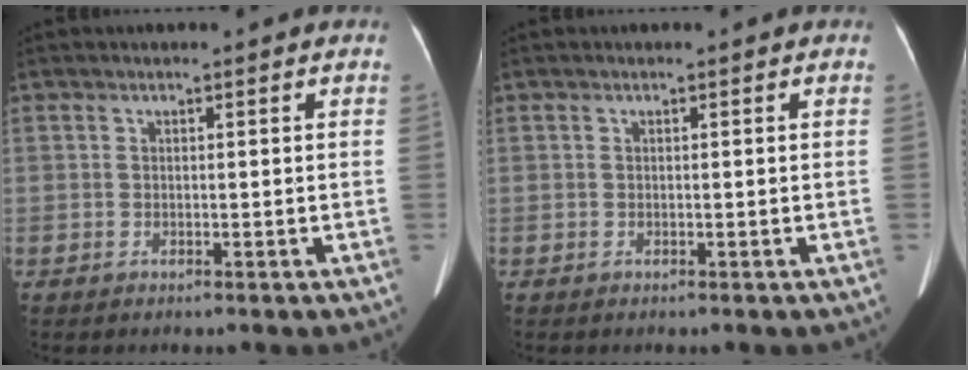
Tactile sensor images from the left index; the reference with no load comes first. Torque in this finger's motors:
{"motor_torque": [0.00, 0.00, 0.02, 0.00]}